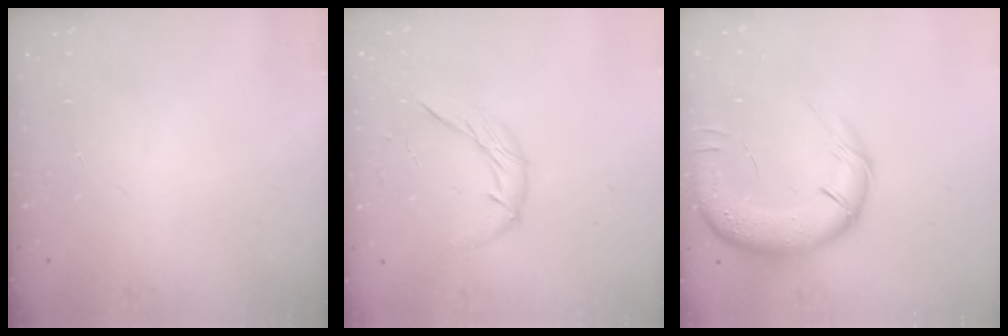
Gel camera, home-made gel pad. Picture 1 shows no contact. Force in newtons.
{"total": 6.8, "press": 6.8, "slide": 0.7}
{"total": 15.8, "press": 15.3, "slide": 4.0}